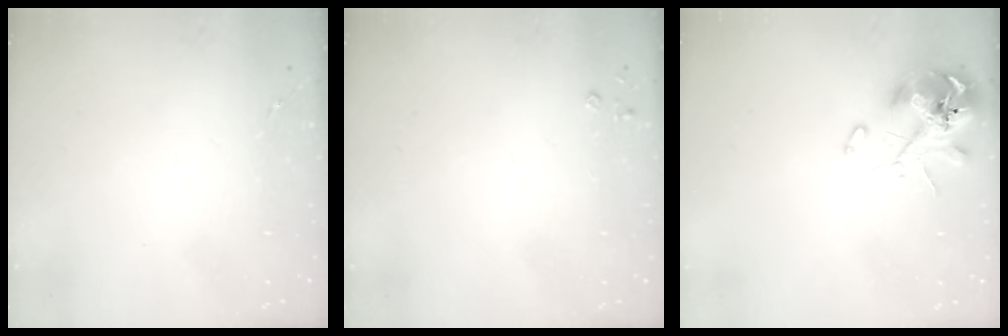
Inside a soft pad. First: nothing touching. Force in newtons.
{"total": 2.2, "press": 2.2, "slide": 0.3}
{"total": 10.5, "press": 10.4, "slide": 1.6}